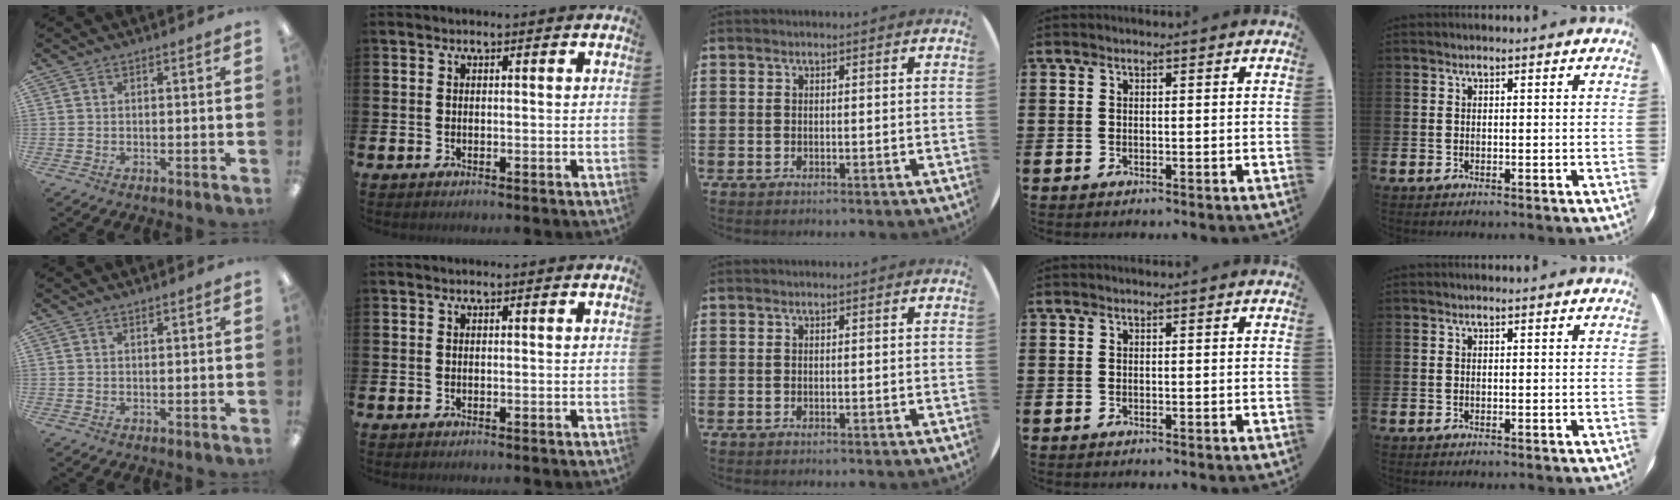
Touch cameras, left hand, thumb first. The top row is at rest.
{"thumb": {"total": 0.7, "force": [0.7, 0.1, 0.2], "torque": [-0.005, 0.000, 0.012]}}